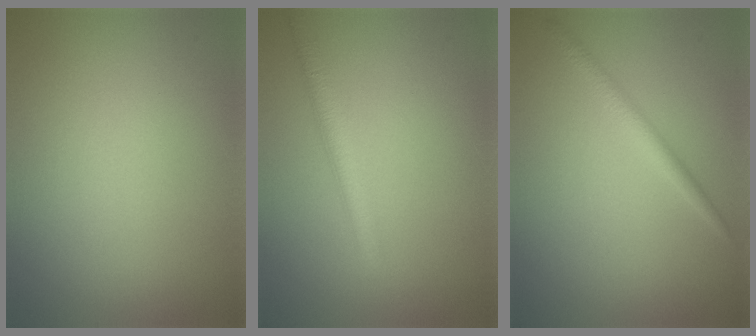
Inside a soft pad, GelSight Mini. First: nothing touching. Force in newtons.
{"total": 2.4, "press": 2.4, "slide": 0.1}
{"total": 1.6, "press": 1.6, "slide": 0.1}